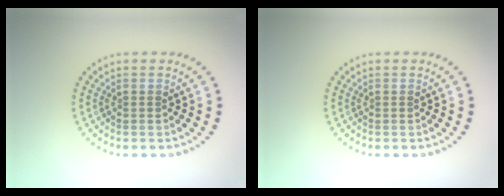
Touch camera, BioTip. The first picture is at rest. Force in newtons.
{"total": 0.0}